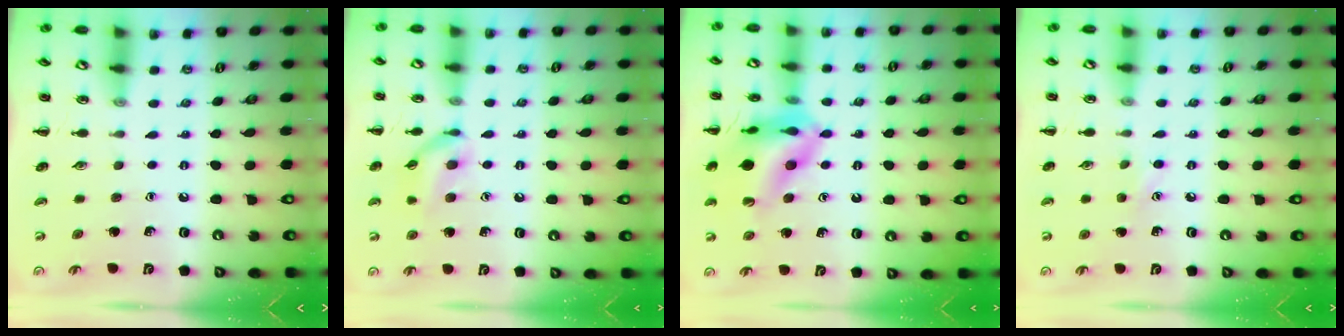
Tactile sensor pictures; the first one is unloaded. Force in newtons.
{"total": 11.1, "press": 10.9, "slide": 1.6}
{"total": 16.9, "press": 16.6, "slide": 3.3}
{"total": 2.0, "press": 1.9, "slide": 0.6}